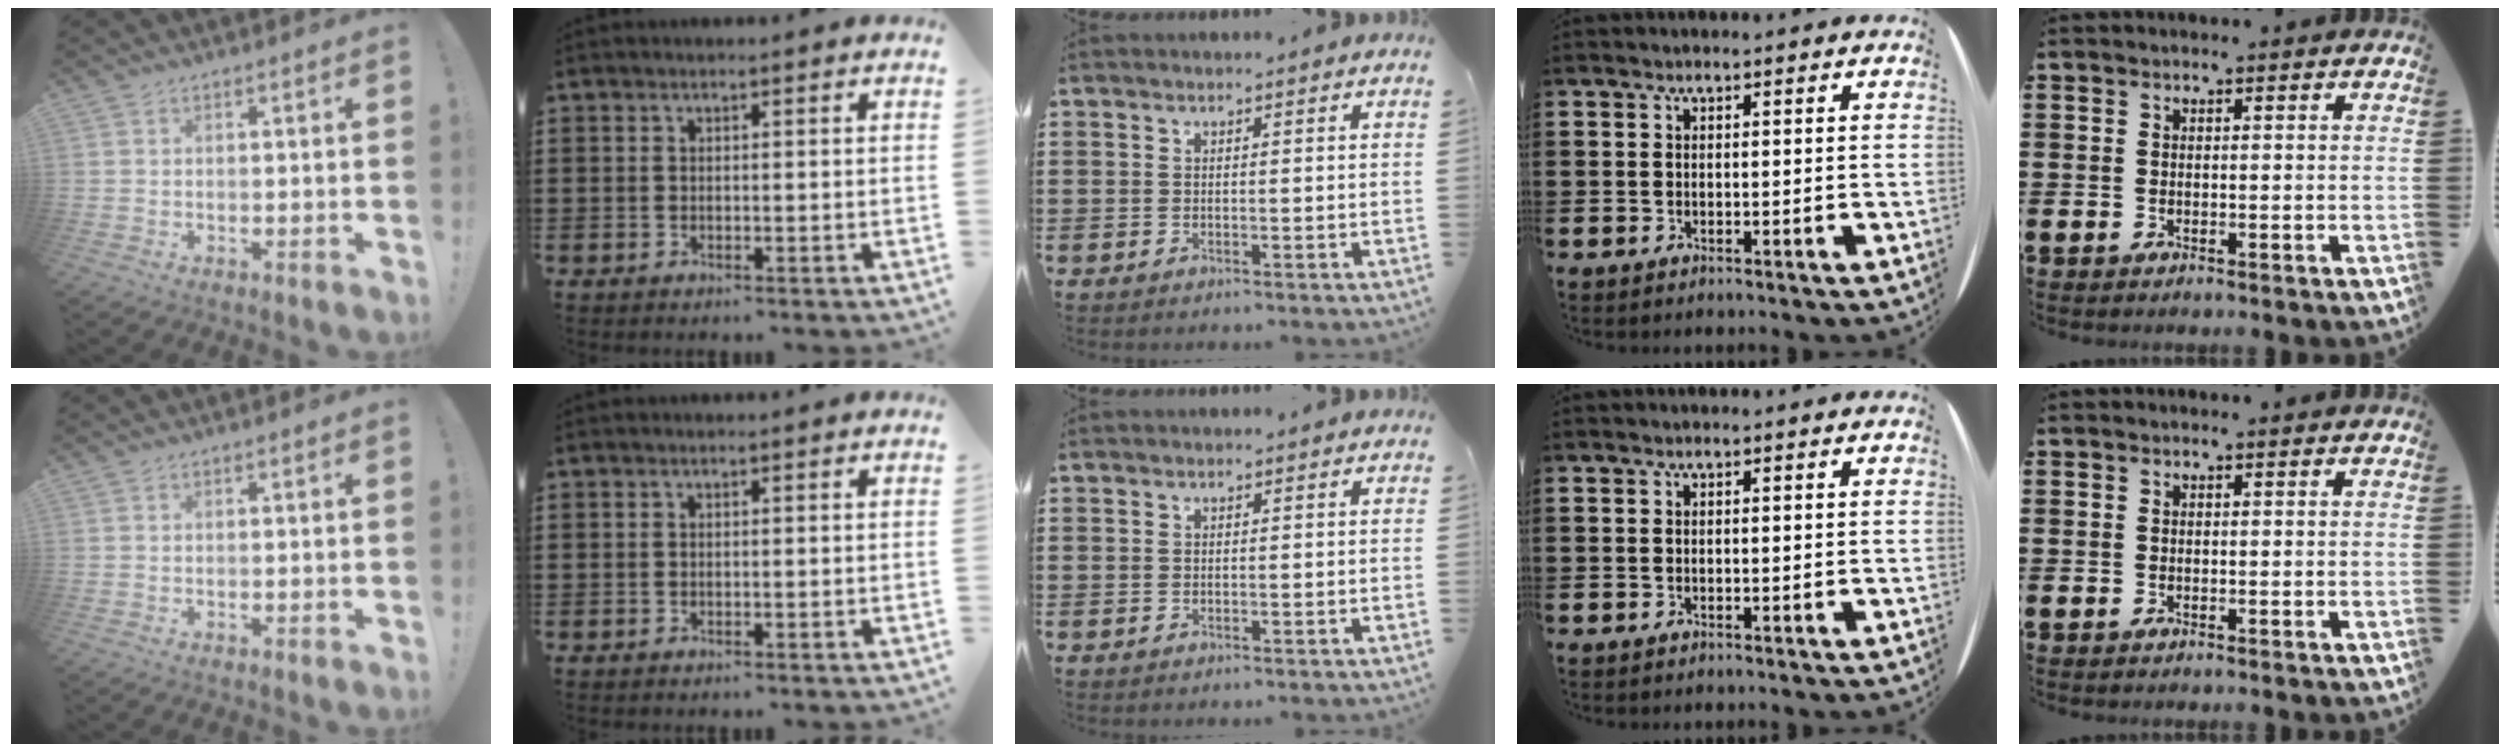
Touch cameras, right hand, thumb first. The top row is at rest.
{}